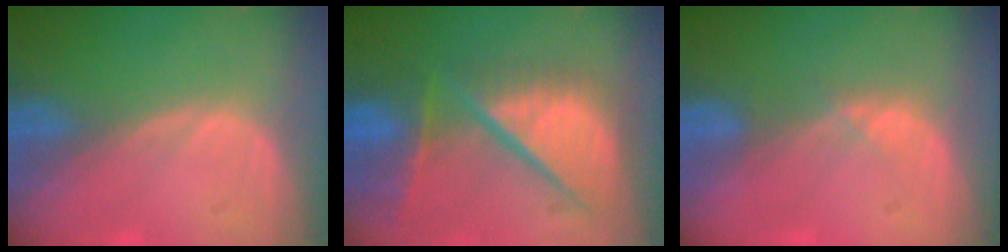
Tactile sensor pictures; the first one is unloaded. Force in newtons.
{"total": 12.1, "press": 9.9, "slide": 7.0}
{"total": 1.4, "press": 1.2, "slide": 0.7}